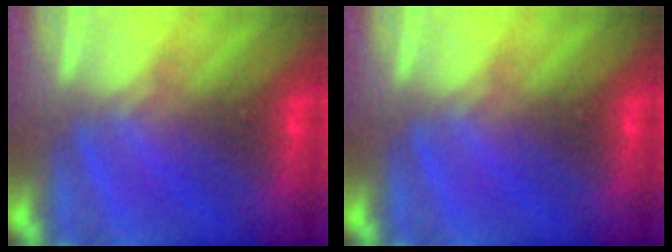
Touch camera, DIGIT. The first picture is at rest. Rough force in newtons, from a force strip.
{"total": 0.0}